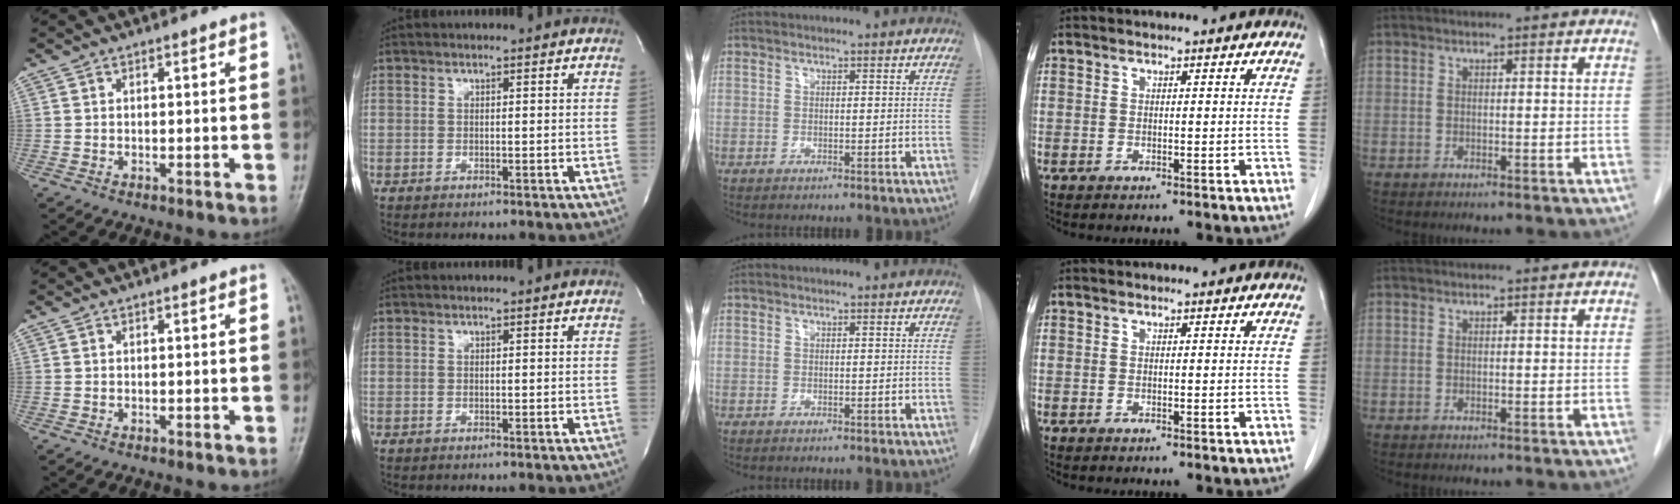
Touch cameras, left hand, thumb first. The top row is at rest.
{}